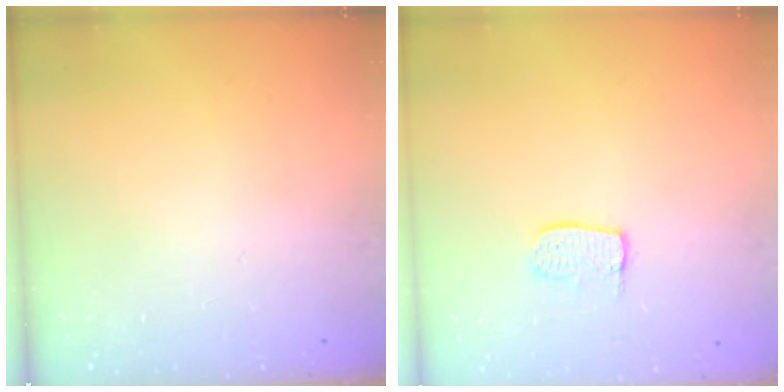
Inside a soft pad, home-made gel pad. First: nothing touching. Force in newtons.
{"total": 6.0, "press": 6.0, "slide": 0.3}